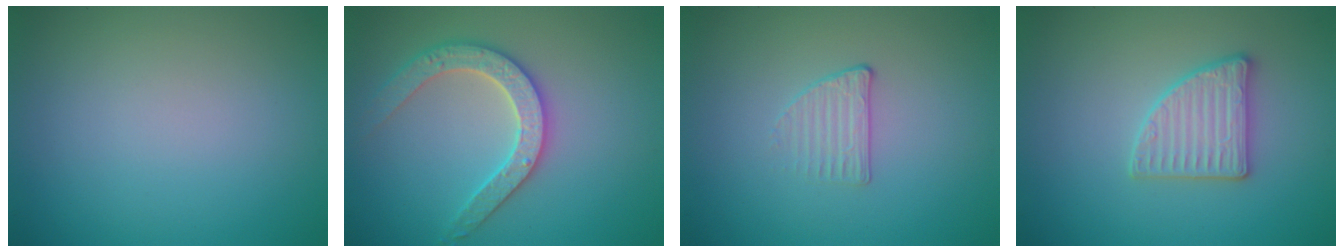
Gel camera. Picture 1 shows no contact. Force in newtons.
{"total": 3.5, "press": 3.4, "slide": 0.5}
{"total": 1.3, "press": 0.8, "slide": 1.0}
{"total": 2.8, "press": 2.8, "slide": 0.4}